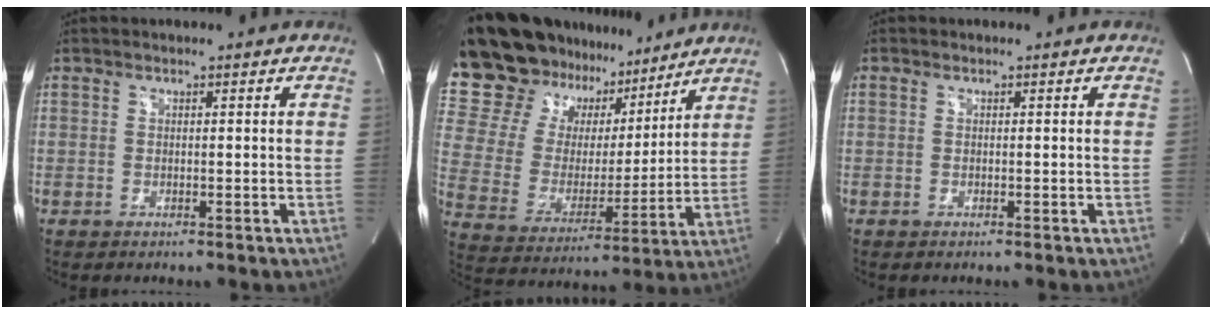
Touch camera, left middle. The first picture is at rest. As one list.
[{"total": 21.1, "force": [18.0, 8.8, 6.6], "torque": [-0.121, 0.029, 0.306]}, {"total": 0.0}]